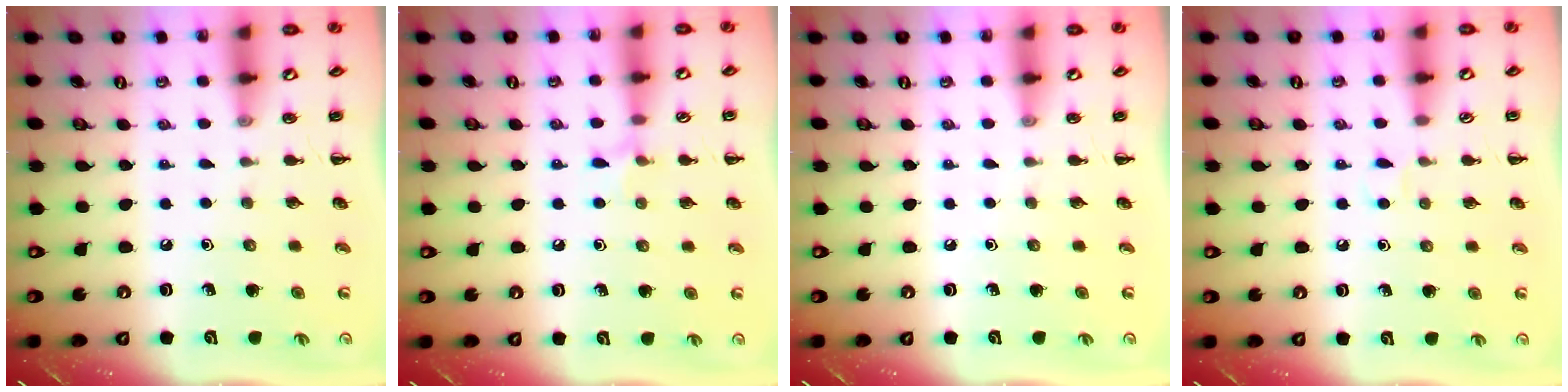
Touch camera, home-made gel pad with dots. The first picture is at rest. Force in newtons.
{"total": 5.8, "press": 5.5, "slide": 2.0}
{"total": 0.0}
{"total": 2.8, "press": 2.7, "slide": 1.0}